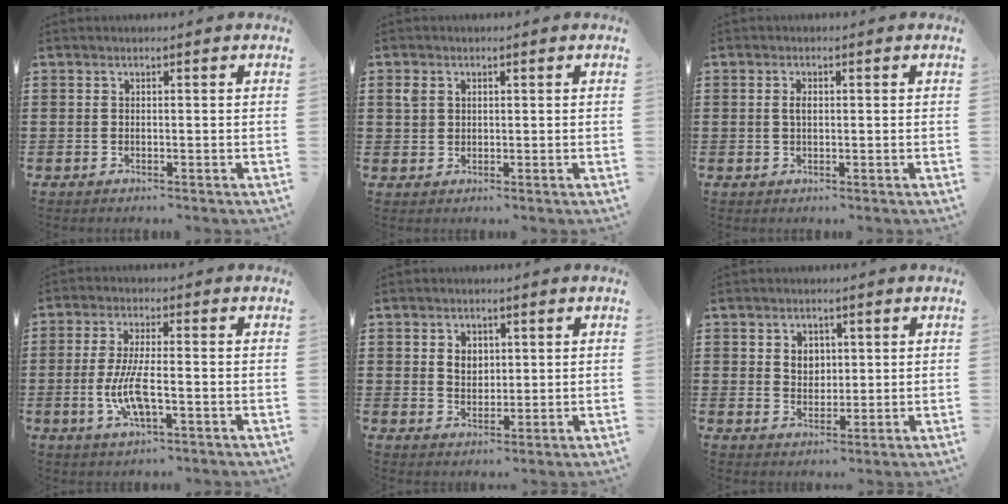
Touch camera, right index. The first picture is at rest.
{"total": 2.3, "force": [1.1, 1.7, 1.0], "torque": [-0.025, 0.008, 0.020]}
{"total": 1.5, "force": [0.2, 0.6, 1.4], "torque": [-0.028, 0.005, 0.002]}
{"total": 7.1, "force": [-1.7, 2.0, 6.6], "torque": [-0.145, -0.011, -0.036]}
{"total": 2.8, "force": [0.8, 2.1, 1.6], "torque": [-0.039, 0.009, 0.014]}
{"total": 2.9, "force": [1.1, 2.4, 1.3], "torque": [-0.033, 0.009, 0.018]}